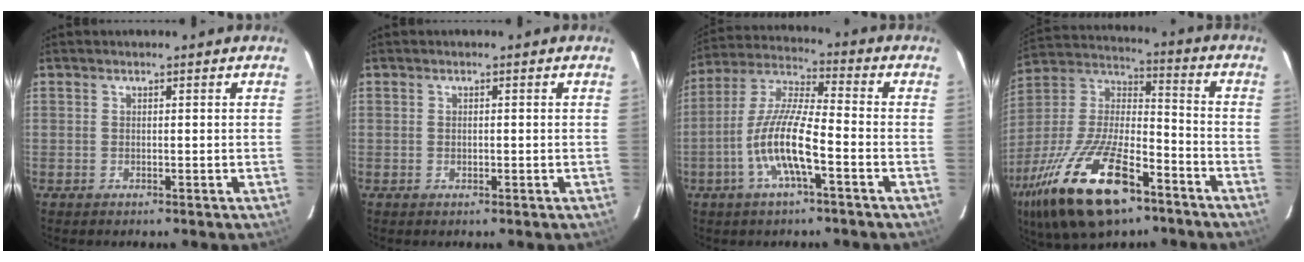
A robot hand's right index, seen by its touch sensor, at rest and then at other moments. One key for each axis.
{"total": 0.9, "fx": -0.1, "fy": 0.6, "fz": 0.6, "tx": -0.010, "ty": 0.002, "tz": -0.002}
{"total": 12.2, "fx": -4.6, "fy": 2.2, "fz": 11.0, "tx": -0.229, "ty": -0.001, "tz": -0.091}
{"total": 25.6, "fx": -14.7, "fy": 10.2, "fz": 18.2, "tx": -0.371, "ty": -0.028, "tz": -0.257}